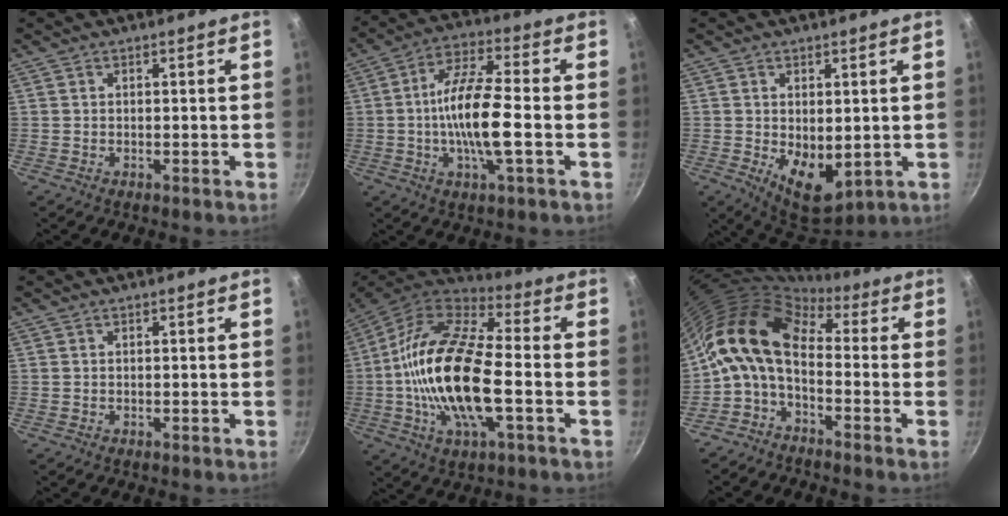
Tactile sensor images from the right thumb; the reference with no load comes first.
{"total": 13.2, "force": [-1.9, 3.3, 12.6], "torque": [-0.235, 0.024, -0.047]}
{"total": 9.4, "force": [-1.1, 6.1, 7.0], "torque": [-0.080, -0.018, 0.003]}
{"total": 0.0}
{"total": 22.1, "force": [-2.8, 8.8, 20.0], "torque": [-0.384, 0.025, -0.072]}
{"total": 13.0, "force": [-0.3, 7.8, 10.4], "torque": [-0.189, 0.031, -0.026]}